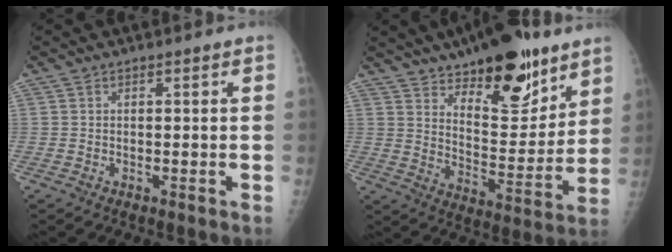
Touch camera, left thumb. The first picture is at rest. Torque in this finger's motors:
{"motor_torque": [0.46, 0.57, 0.04, -0.34, 0.09]}